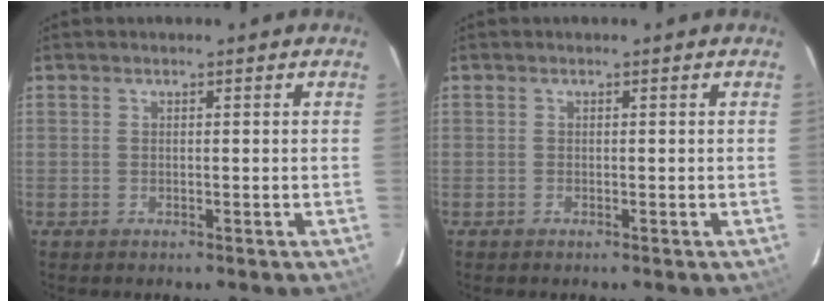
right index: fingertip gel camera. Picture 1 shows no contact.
{"total": 0.0}